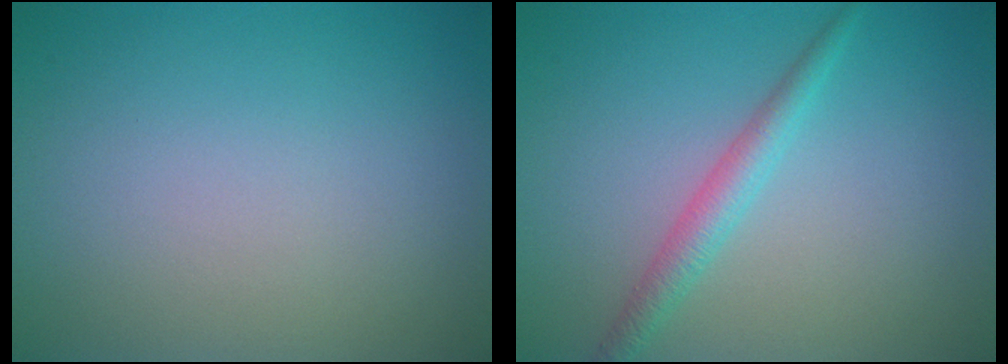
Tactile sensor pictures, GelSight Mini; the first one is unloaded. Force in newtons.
{"total": 2.3, "press": 2.2, "slide": 0.1}